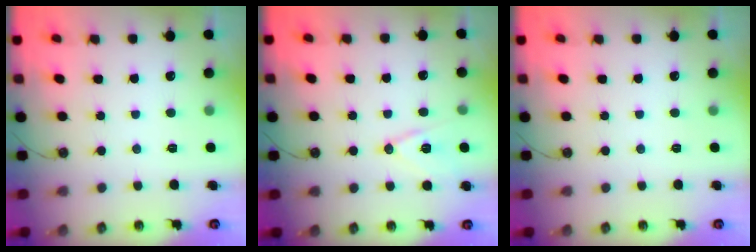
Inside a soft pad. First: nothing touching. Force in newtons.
{"total": 11.2, "press": 10.7, "slide": 3.4}
{"total": 0.0}